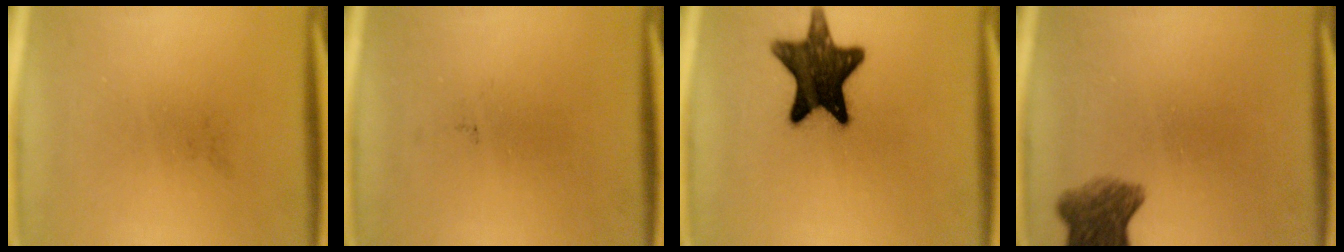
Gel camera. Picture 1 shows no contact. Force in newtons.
{"total": 0.0}
{"total": 14.0}
{"total": 6.2}